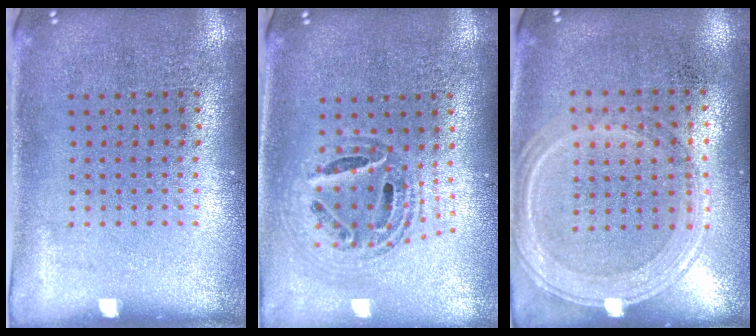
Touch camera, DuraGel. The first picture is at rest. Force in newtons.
{"total": 0.9, "press": 0.9, "slide": 0.2}
{"total": 1.2, "press": 1.2, "slide": 0.4}